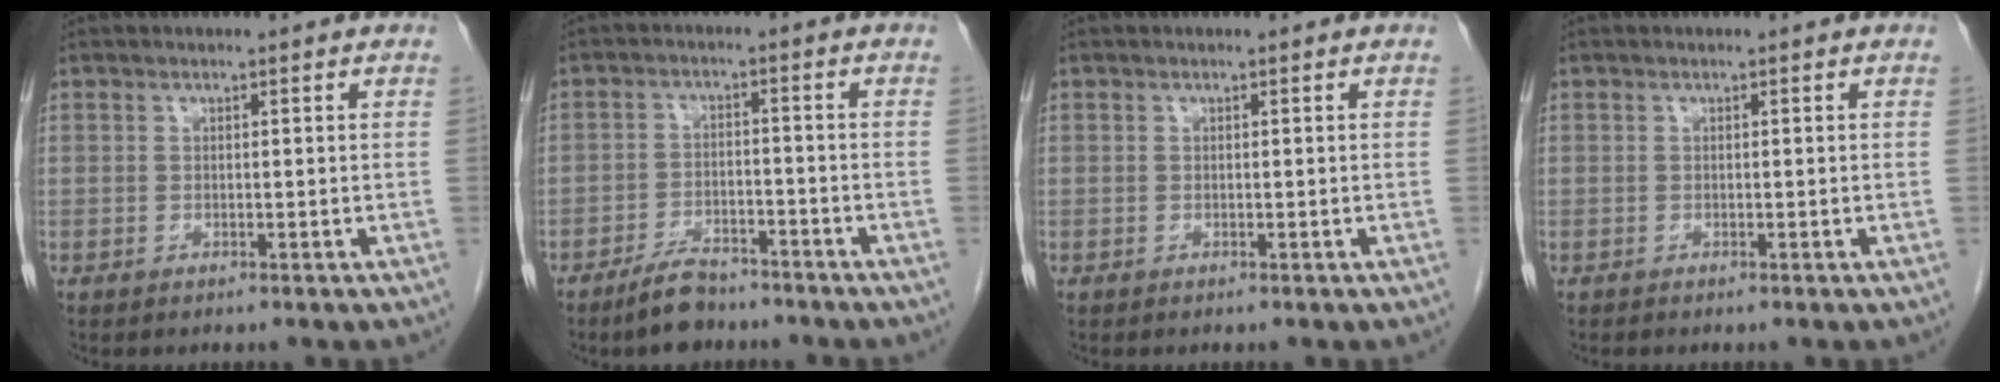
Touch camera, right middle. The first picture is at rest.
{"total": 5.8, "force": [-4.9, 2.0, 2.5], "torque": [-0.050, -0.004, -0.084]}
{"total": 0.0}
{"total": 0.0}